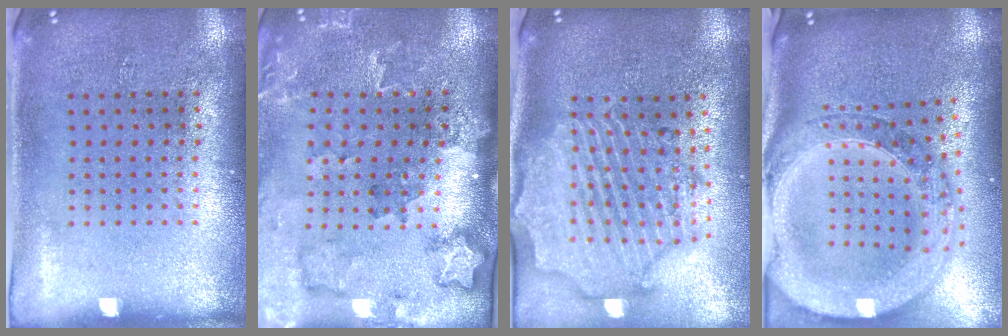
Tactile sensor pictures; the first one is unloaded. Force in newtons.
{"total": 1.9, "press": 1.8, "slide": 0.4}
{"total": 3.0, "press": 2.6, "slide": 1.5}
{"total": 3.8, "press": 3.0, "slide": 2.4}